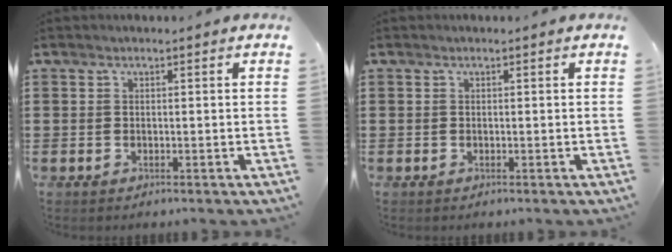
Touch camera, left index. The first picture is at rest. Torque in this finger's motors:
{"motor_torque": [0.00, 0.00, 0.00, 0.00]}